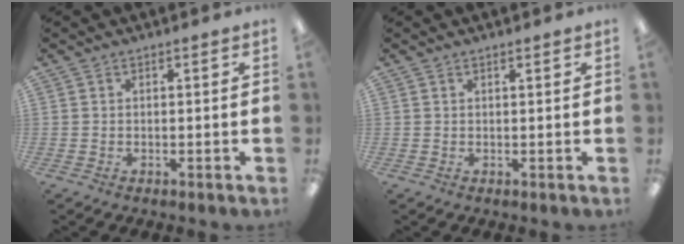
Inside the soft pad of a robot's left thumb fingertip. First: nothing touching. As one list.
[{"total": 0.5, "force": [0.4, 0.0, 0.3], "torque": [-0.006, 0.000, 0.008]}]